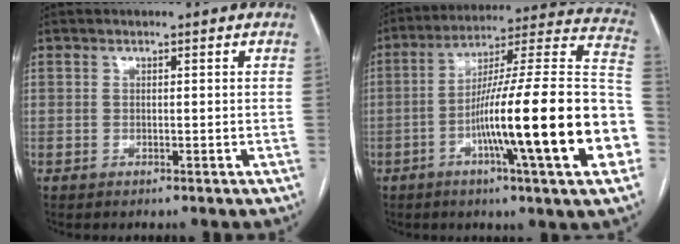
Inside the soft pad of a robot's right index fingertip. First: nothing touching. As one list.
[{"total": 26.0, "force": [-7.2, 0.5, 25.0], "torque": [-0.307, 0.003, -0.120]}]